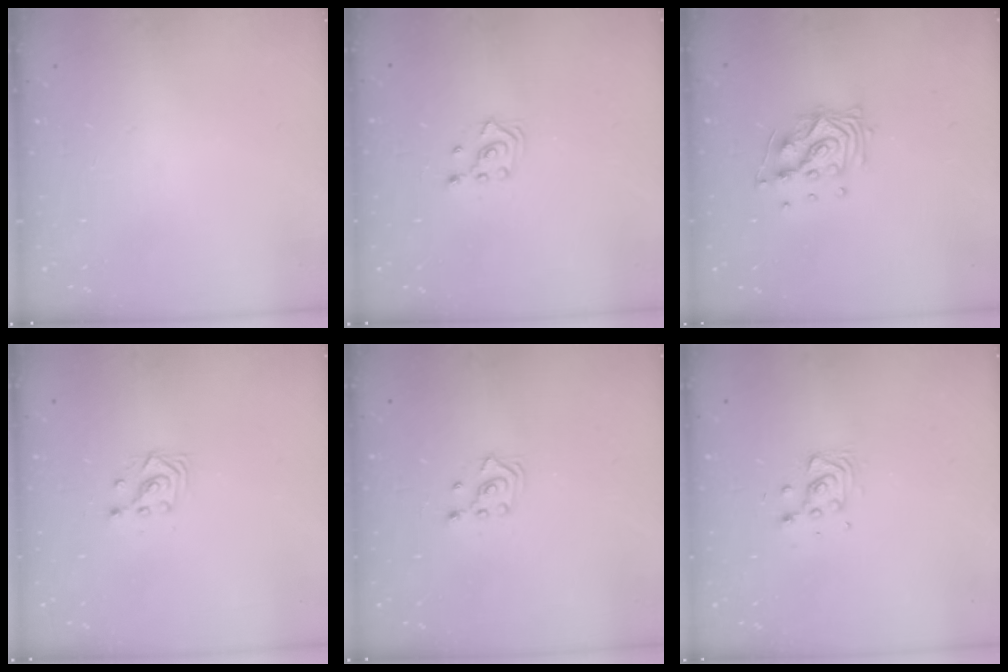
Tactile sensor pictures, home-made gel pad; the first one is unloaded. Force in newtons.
{"total": 2.5, "press": 2.3, "slide": 1.0}
{"total": 10.2, "press": 10.2, "slide": 1.2}
{"total": 2.9, "press": 2.9, "slide": 0.2}
{"total": 2.5, "press": 2.3, "slide": 1.0}
{"total": 7.3, "press": 7.1, "slide": 2.0}